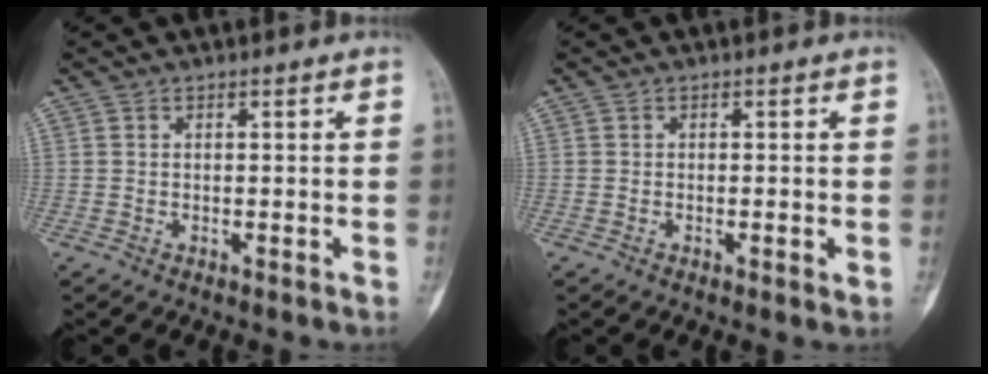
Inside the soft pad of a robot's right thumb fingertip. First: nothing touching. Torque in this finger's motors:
{"motor_torque": [-0.16, -0.02, 0.08, 0.03, 0.04]}